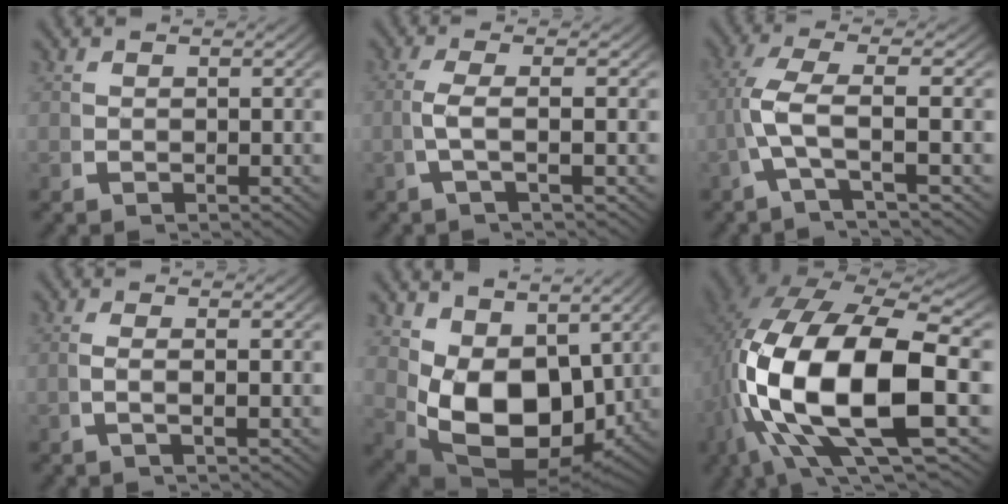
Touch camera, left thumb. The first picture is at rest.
{"total": 3.5, "force": [0.1, 0.5, 3.4], "torque": [-0.081, 0.005, -0.003]}
{"total": 5.7, "force": [-0.3, 1.8, 5.4], "torque": [-0.133, -0.006, -0.005]}
{"total": 1.6, "force": [-0.1, -0.1, 1.6], "torque": [-0.043, 0.001, -0.002]}
{"total": 13.5, "force": [-1.1, 9.0, 9.9], "torque": [-0.197, -0.066, 0.016]}
{"total": 22.0, "force": [-1.3, 12.7, 18.0], "torque": [-0.394, -0.077, 0.018]}